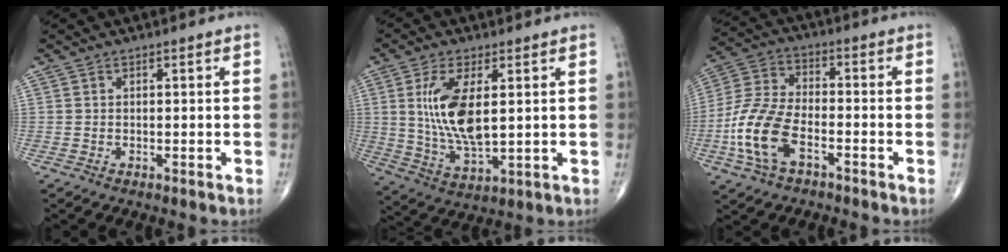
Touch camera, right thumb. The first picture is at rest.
{"total": 12.2, "force": [2.3, 5.1, 10.9], "torque": [-0.214, -0.023, 0.052]}
{"total": 12.8, "force": [-5.0, 6.7, 9.7], "torque": [-0.214, 0.026, -0.100]}